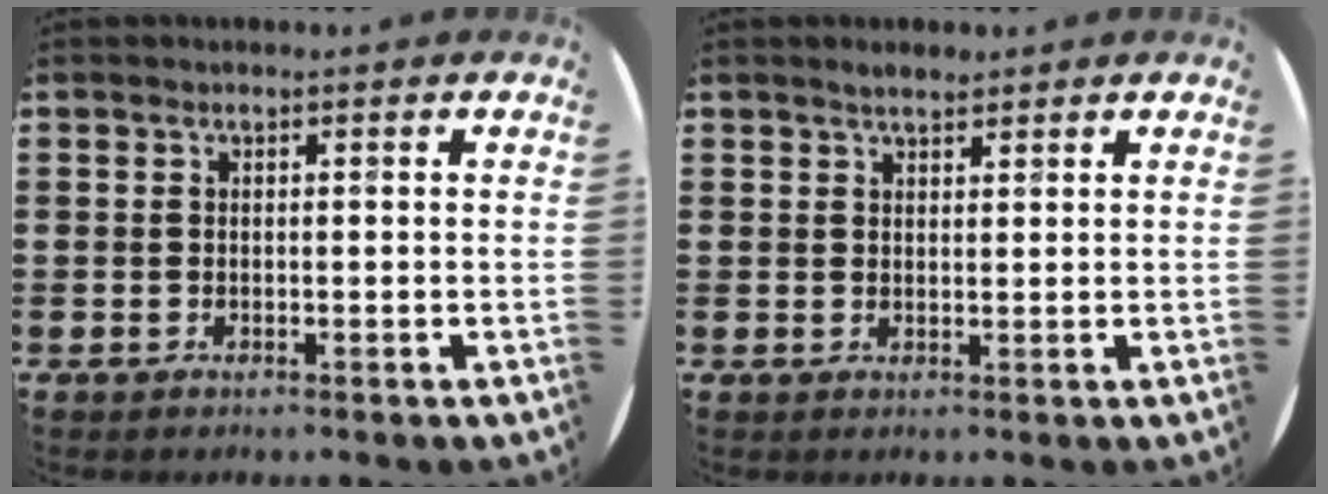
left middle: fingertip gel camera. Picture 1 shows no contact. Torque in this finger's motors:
{"motor_torque": [0.42, -0.31, 0.02, 0.01]}